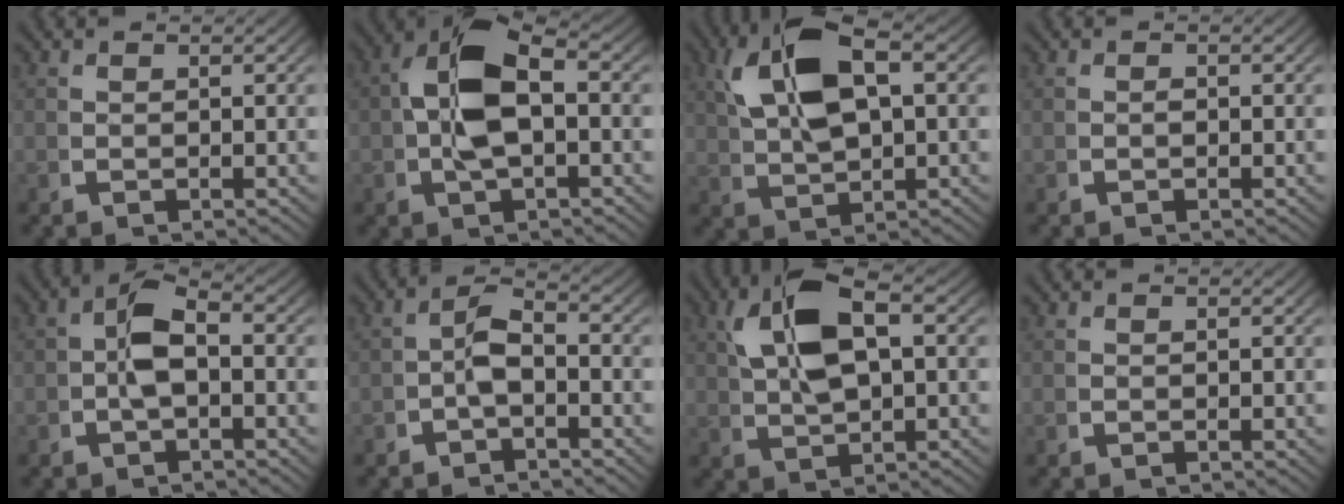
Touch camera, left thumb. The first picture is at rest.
{"total": 9.8, "force": [0.2, 5.9, 7.7], "torque": [-0.156, -0.017, 0.007]}
{"total": 9.4, "force": [2.2, 5.1, 7.6], "torque": [-0.149, -0.011, 0.050]}
{"total": 0.5, "force": [-0.3, 0.3, 0.3], "torque": [-0.002, -0.003, -0.006]}
{"total": 4.7, "force": [-0.6, 2.8, 3.7], "torque": [-0.075, -0.007, -0.012]}
{"total": 3.8, "force": [-1.2, 2.4, 2.8], "torque": [-0.051, -0.009, -0.023]}
{"total": 8.4, "force": [1.8, 4.4, 6.9], "torque": [-0.134, -0.006, 0.041]}
{"total": 0.0}